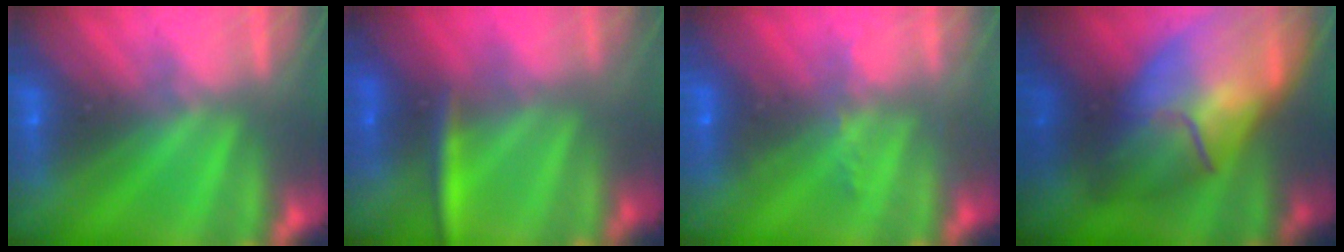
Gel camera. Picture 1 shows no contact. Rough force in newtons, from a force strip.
{"total": 2.8}
{"total": 2.3}
{"total": 8.5}